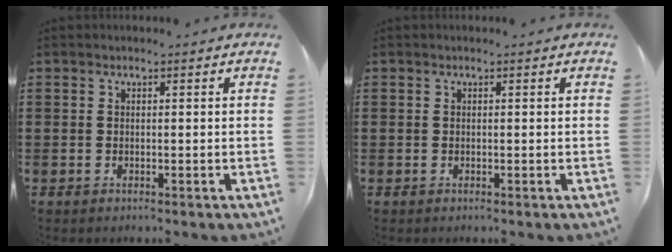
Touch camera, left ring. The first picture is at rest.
{"total": 0.0}